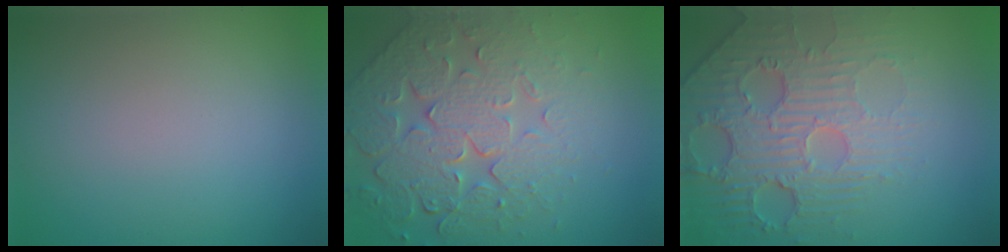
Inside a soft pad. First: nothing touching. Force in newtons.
{"total": 7.7, "press": 5.8, "slide": 5.1}
{"total": 4.5, "press": 4.2, "slide": 1.6}